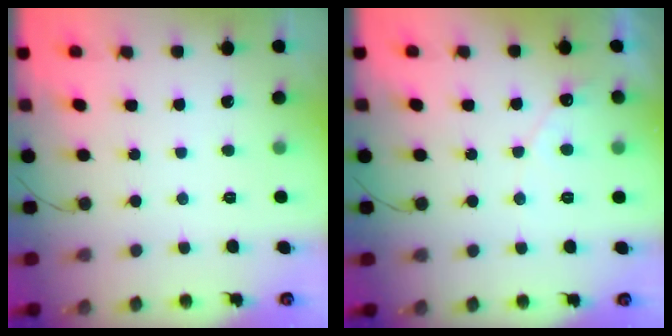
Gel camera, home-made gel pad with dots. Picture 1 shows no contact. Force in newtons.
{"total": 4.8, "press": 4.8, "slide": 0.3}